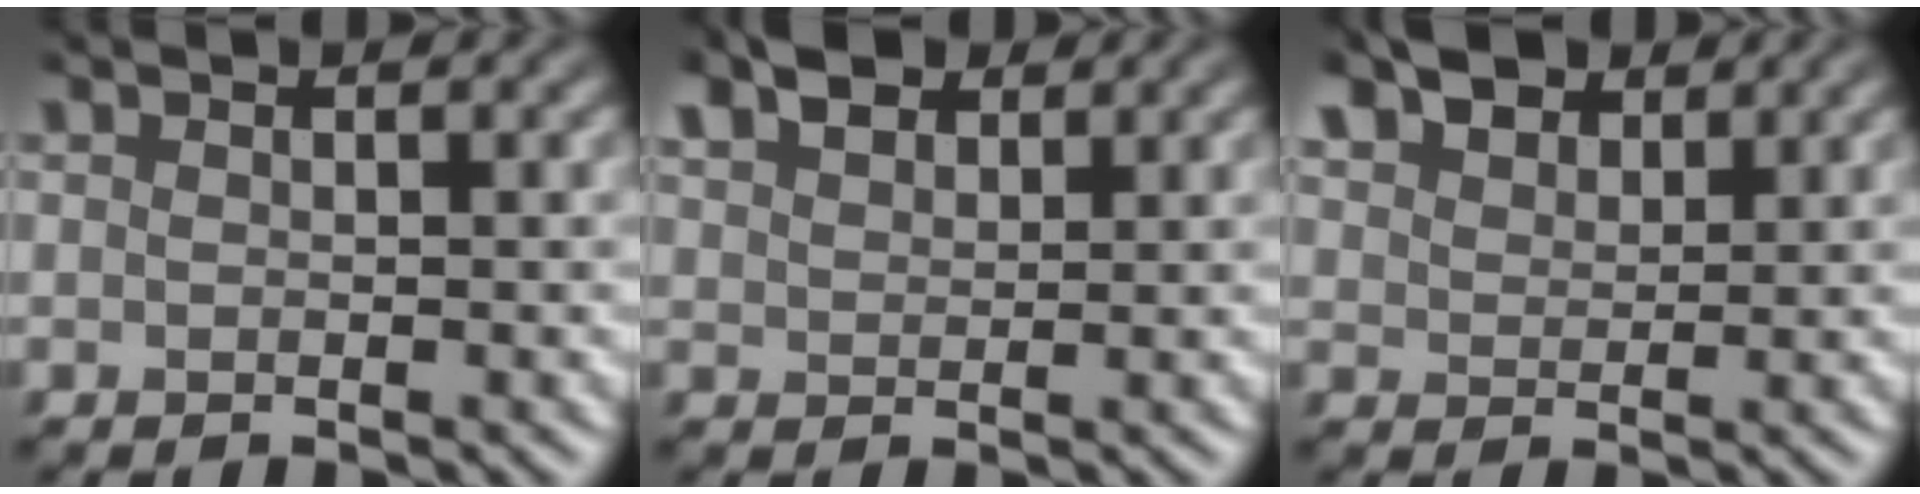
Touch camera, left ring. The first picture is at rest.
{"total": 3.1, "force": [2.1, 1.6, 1.5], "torque": [-0.039, 0.012, 0.041]}
{"total": 4.3, "force": [3.2, 2.2, 1.8], "torque": [-0.050, 0.013, 0.058]}